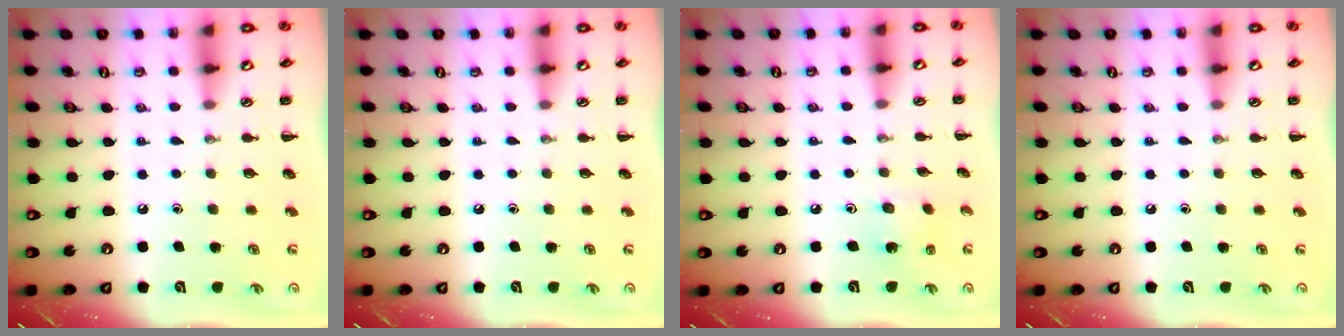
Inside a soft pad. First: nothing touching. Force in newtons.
{"total": 0.0}
{"total": 2.7, "press": 2.6, "slide": 0.7}
{"total": 0.0}